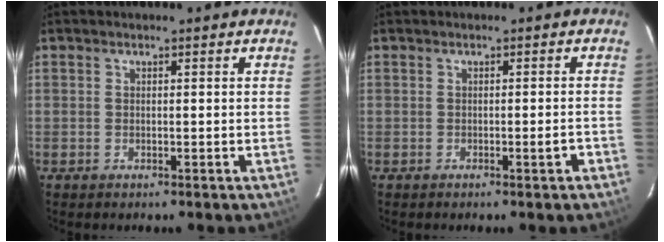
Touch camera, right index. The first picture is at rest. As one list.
[{"total": 1.5, "force": [-0.9, 0.1, 1.2], "torque": [-0.017, 0.002, -0.013]}]